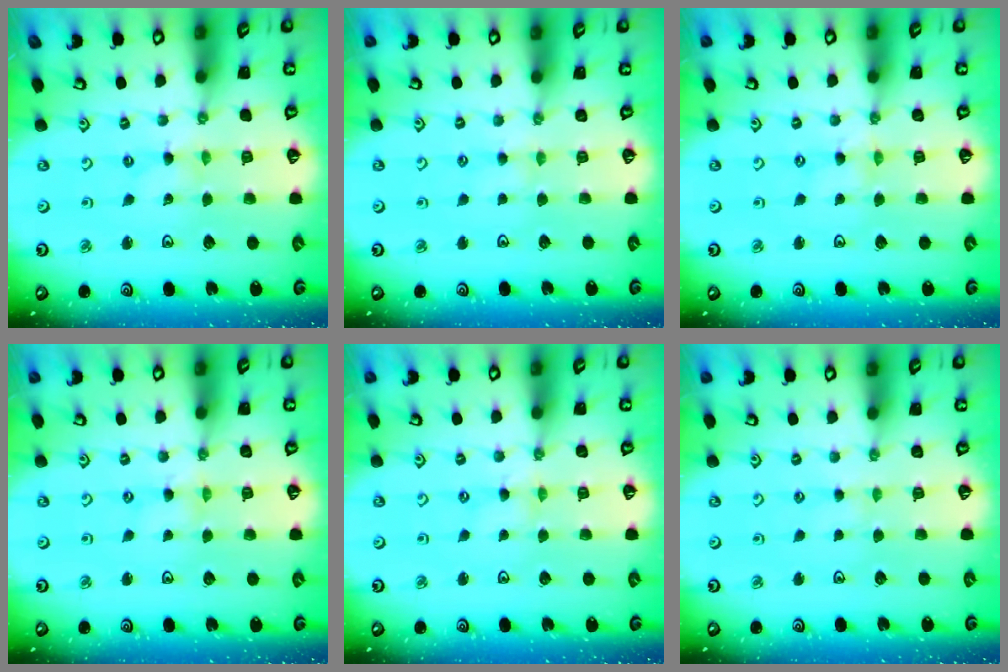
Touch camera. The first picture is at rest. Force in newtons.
{"total": 2.2, "press": 2.2, "slide": 0.3}
{"total": 0.0}
{"total": 0.0}
{"total": 0.6, "press": 0.6, "slide": 0.1}
{"total": 0.0}